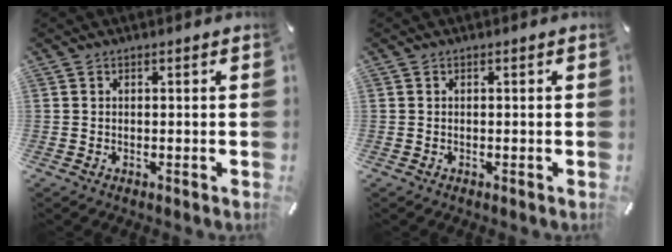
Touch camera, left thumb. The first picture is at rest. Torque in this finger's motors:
{"motor_torque": [0.00, 0.00, -0.01, 0.01, 0.00]}